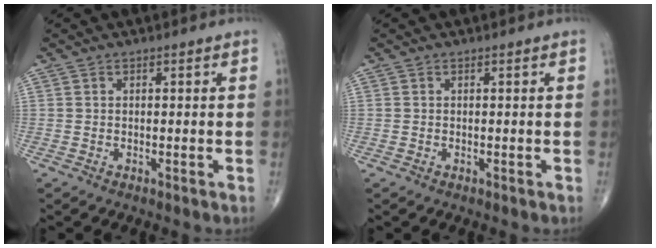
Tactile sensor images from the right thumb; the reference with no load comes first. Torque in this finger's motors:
{"motor_torque": [2.68, 2.34, 0.14, -0.29, 0.00]}